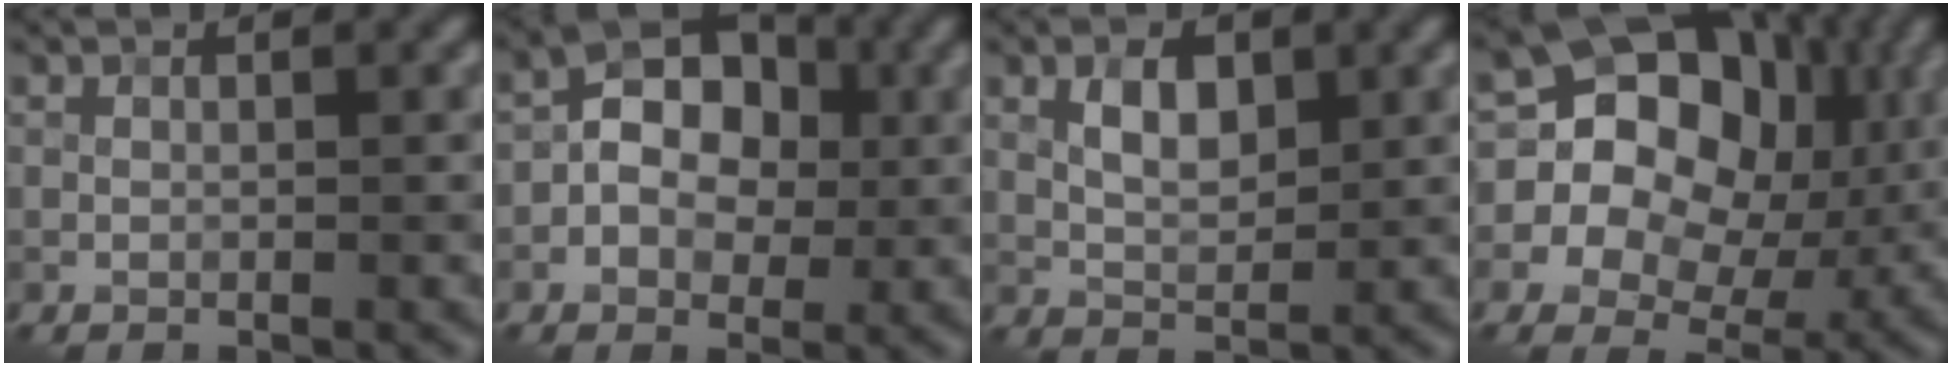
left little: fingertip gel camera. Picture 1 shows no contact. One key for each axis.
{"total": 5.7, "fx": -0.1, "fy": 4.1, "fz": 3.9, "tx": -0.052, "ty": 0.010, "tz": -0.011}
{"total": 3.2, "fx": 1.0, "fy": 1.7, "fz": 2.5, "tx": -0.046, "ty": 0.001, "tz": 0.019}
{"total": 15.0, "fx": 2.8, "fy": 12.3, "fz": 8.1, "tx": -0.143, "ty": 0.037, "tz": 0.029}